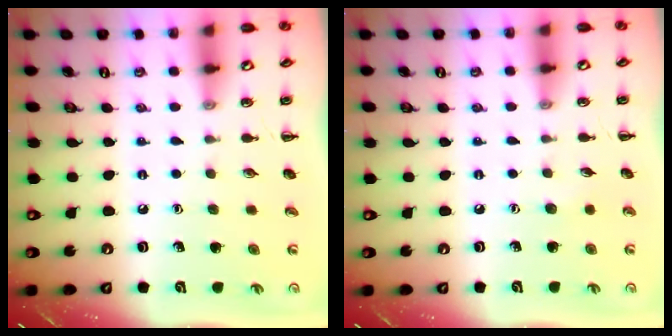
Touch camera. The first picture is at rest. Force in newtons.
{"total": 3.2, "press": 3.0, "slide": 0.8}